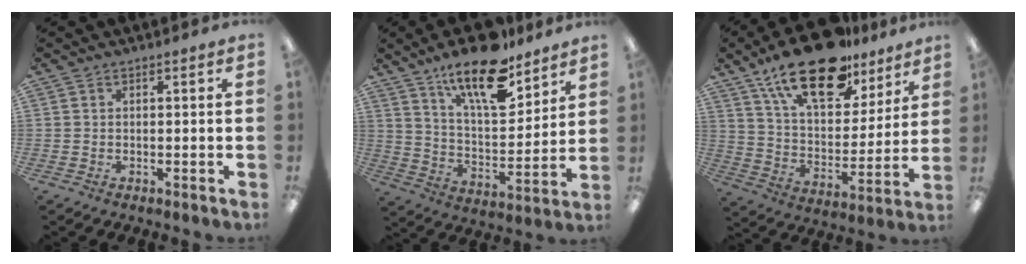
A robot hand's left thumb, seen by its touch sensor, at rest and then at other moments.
{"total": 18.1, "force": [13.0, 6.5, 10.7], "torque": [-0.182, -0.074, 0.220]}
{"total": 22.0, "force": [15.2, 9.8, 12.5], "torque": [-0.209, -0.083, 0.266]}